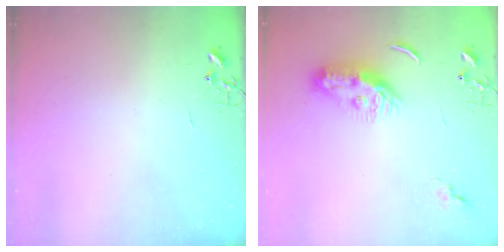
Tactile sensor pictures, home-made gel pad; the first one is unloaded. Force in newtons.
{"total": 9.3, "press": 9.2, "slide": 1.2}